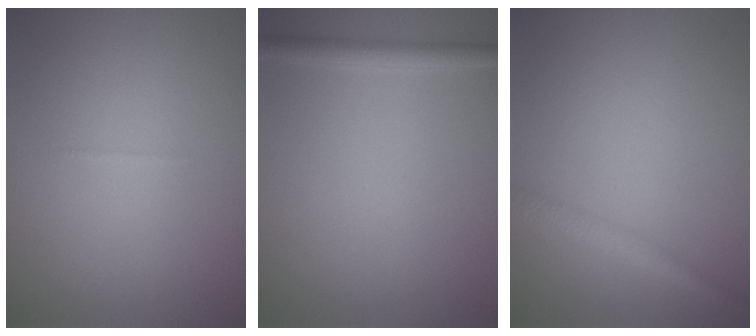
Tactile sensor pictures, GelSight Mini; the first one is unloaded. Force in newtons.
{"total": 1.8, "press": 1.8, "slide": 0.1}
{"total": 2.0, "press": 2.0, "slide": 0.1}